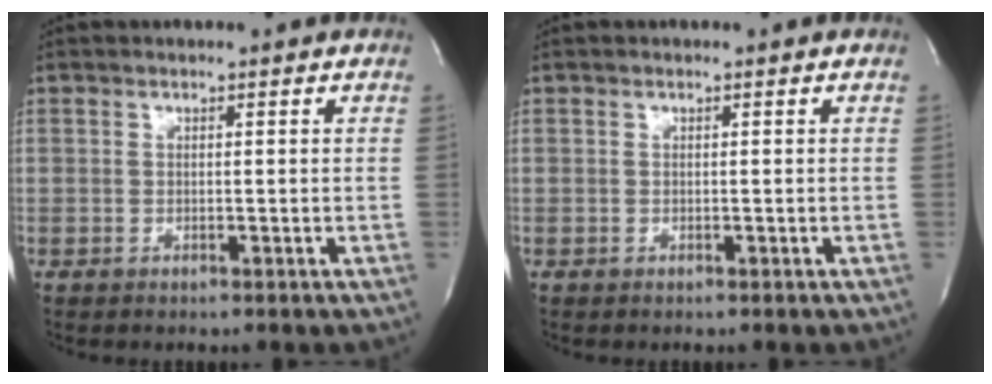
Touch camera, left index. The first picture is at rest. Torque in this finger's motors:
{"motor_torque": [0.00, 0.00, 0.00, 0.00]}